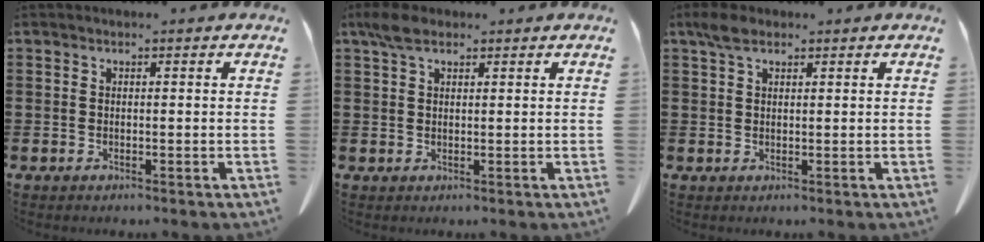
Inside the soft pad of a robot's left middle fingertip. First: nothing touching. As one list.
[{"total": 3.2, "force": [2.1, 1.5, 1.7], "torque": [-0.041, 0.006, 0.041]}, {"total": 2.8, "force": [1.9, 1.4, 1.5], "torque": [-0.036, 0.005, 0.035]}]